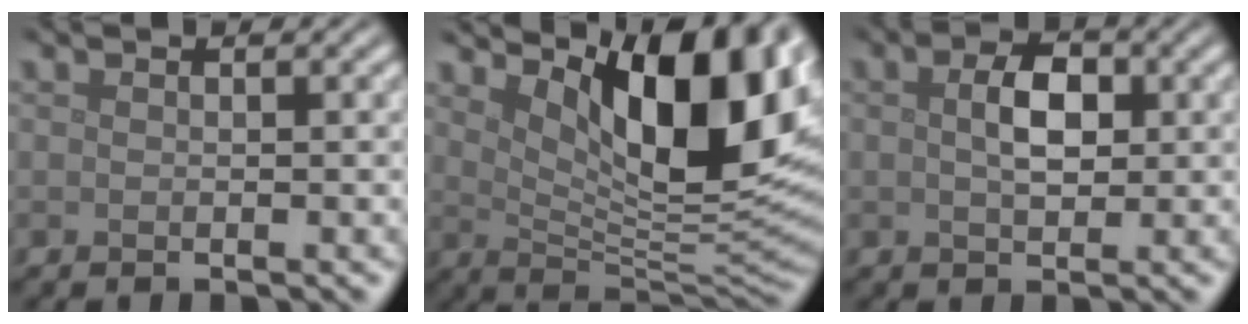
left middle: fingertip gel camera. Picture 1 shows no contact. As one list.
[{"total": 11.9, "force": [4.6, 4.6, 10.0], "torque": [-0.143, -0.009, 0.080]}, {"total": 3.3, "force": [0.5, 1.9, 2.6], "torque": [-0.053, 0.004, 0.007]}]